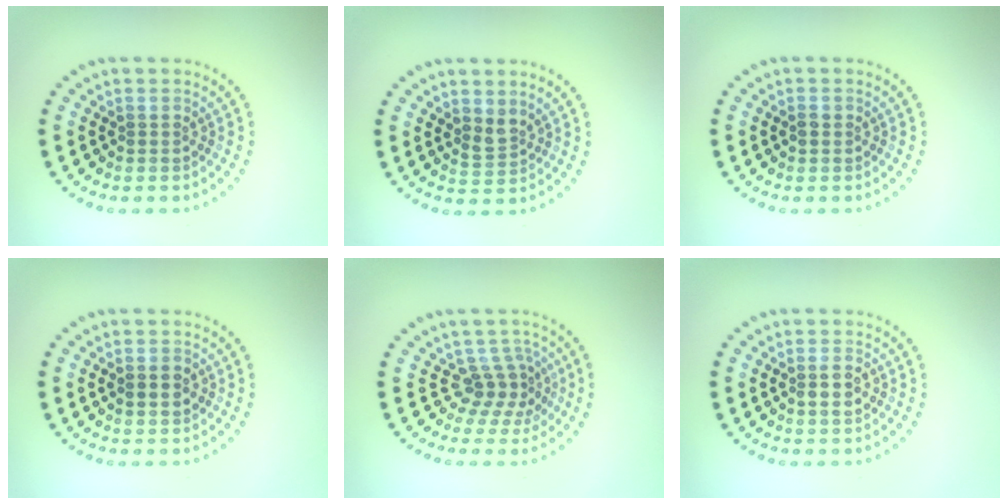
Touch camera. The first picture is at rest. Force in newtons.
{"total": 1.6, "press": 1.3, "slide": 1.0}
{"total": 0.7, "press": 0.7, "slide": 0.1}
{"total": 1.4, "press": 1.4, "slide": 0.0}
{"total": 2.8, "press": 2.0, "slide": 2.0}
{"total": 1.6, "press": 1.6, "slide": 0.3}